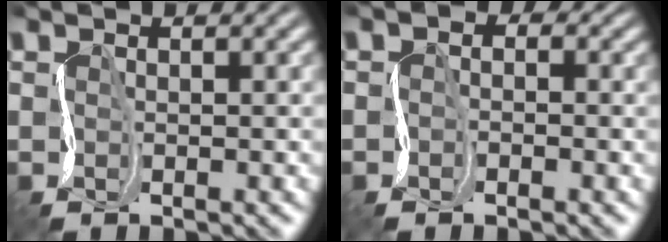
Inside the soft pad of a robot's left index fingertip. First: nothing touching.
{"total": 1.2, "force": [-0.4, 0.9, 0.7], "torque": [-0.009, 0.003, -0.018]}